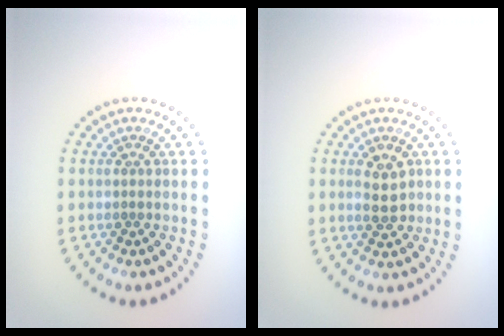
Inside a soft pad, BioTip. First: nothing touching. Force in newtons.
{"total": 2.7, "press": 2.7, "slide": 0.1}